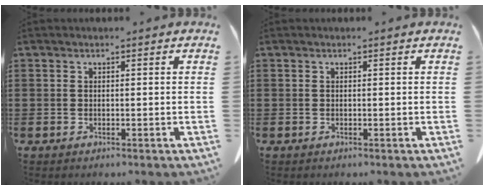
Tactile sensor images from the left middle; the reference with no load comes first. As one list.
[{"total": 0.0}]